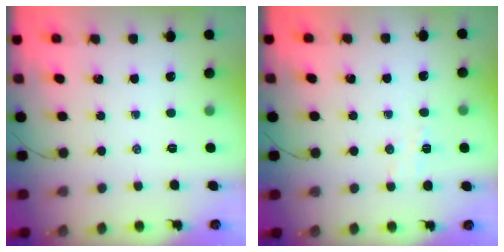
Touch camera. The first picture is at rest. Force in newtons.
{"total": 4.7, "press": 4.5, "slide": 1.3}